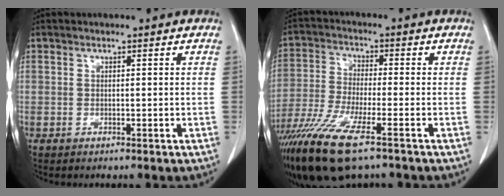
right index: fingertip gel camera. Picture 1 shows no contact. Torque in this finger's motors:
{"motor_torque": [1.94, -0.20, 1.05, 0.21]}